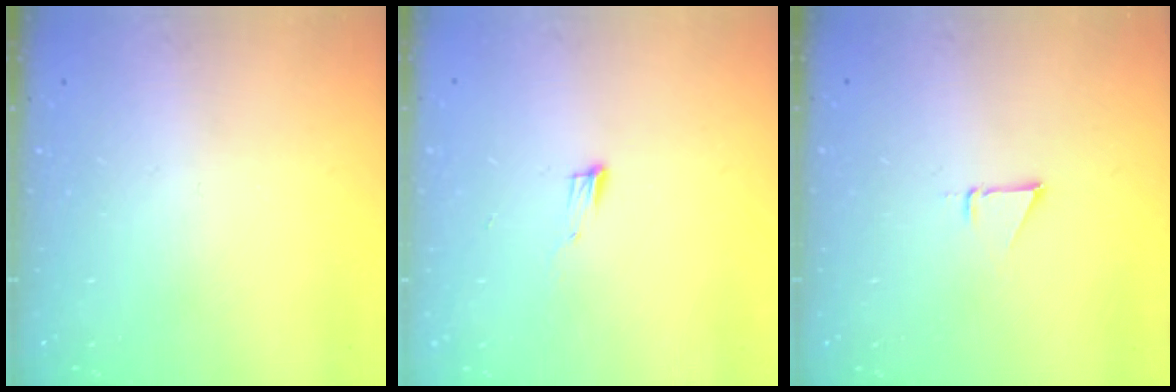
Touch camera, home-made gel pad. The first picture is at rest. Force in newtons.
{"total": 5.1, "press": 4.9, "slide": 1.1}
{"total": 2.5, "press": 2.5, "slide": 0.1}